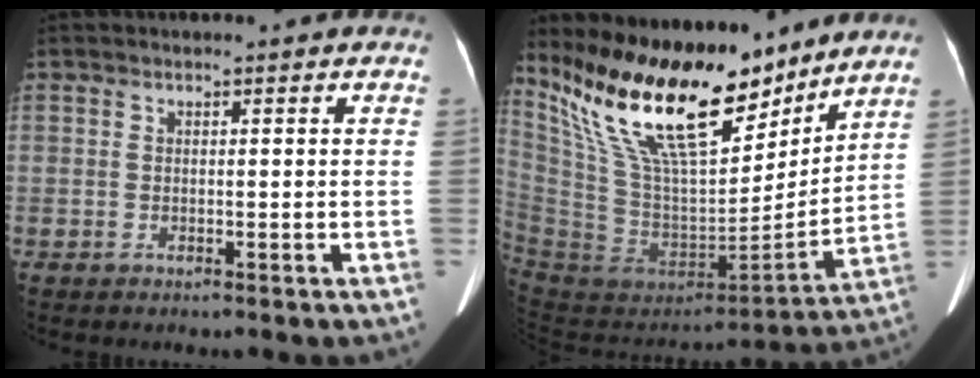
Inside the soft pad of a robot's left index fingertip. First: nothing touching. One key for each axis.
{"total": 25.2, "fx": 18.8, "fy": 9.3, "fz": 13.9, "tx": -0.280, "ty": -0.001, "tz": 0.332}